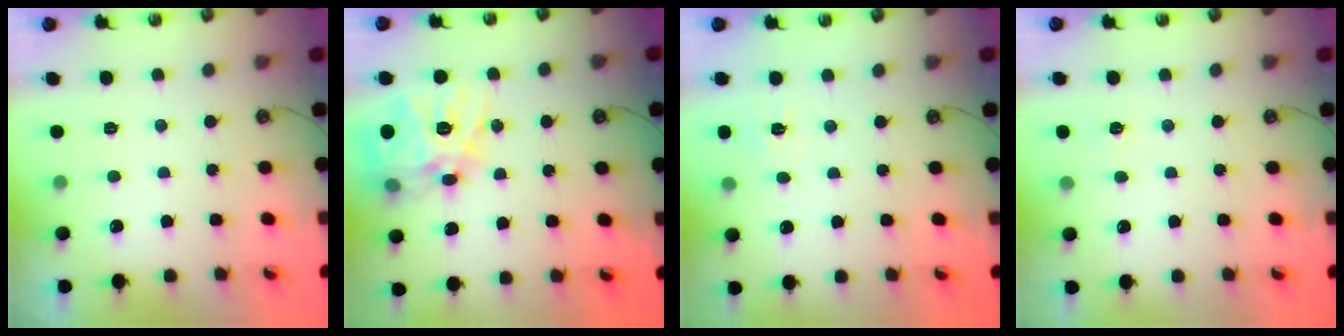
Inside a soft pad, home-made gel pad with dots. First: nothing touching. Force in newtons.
{"total": 20.2, "press": 20.0, "slide": 2.8}
{"total": 6.1, "press": 6.1, "slide": 0.6}
{"total": 2.7, "press": 2.6, "slide": 0.3}